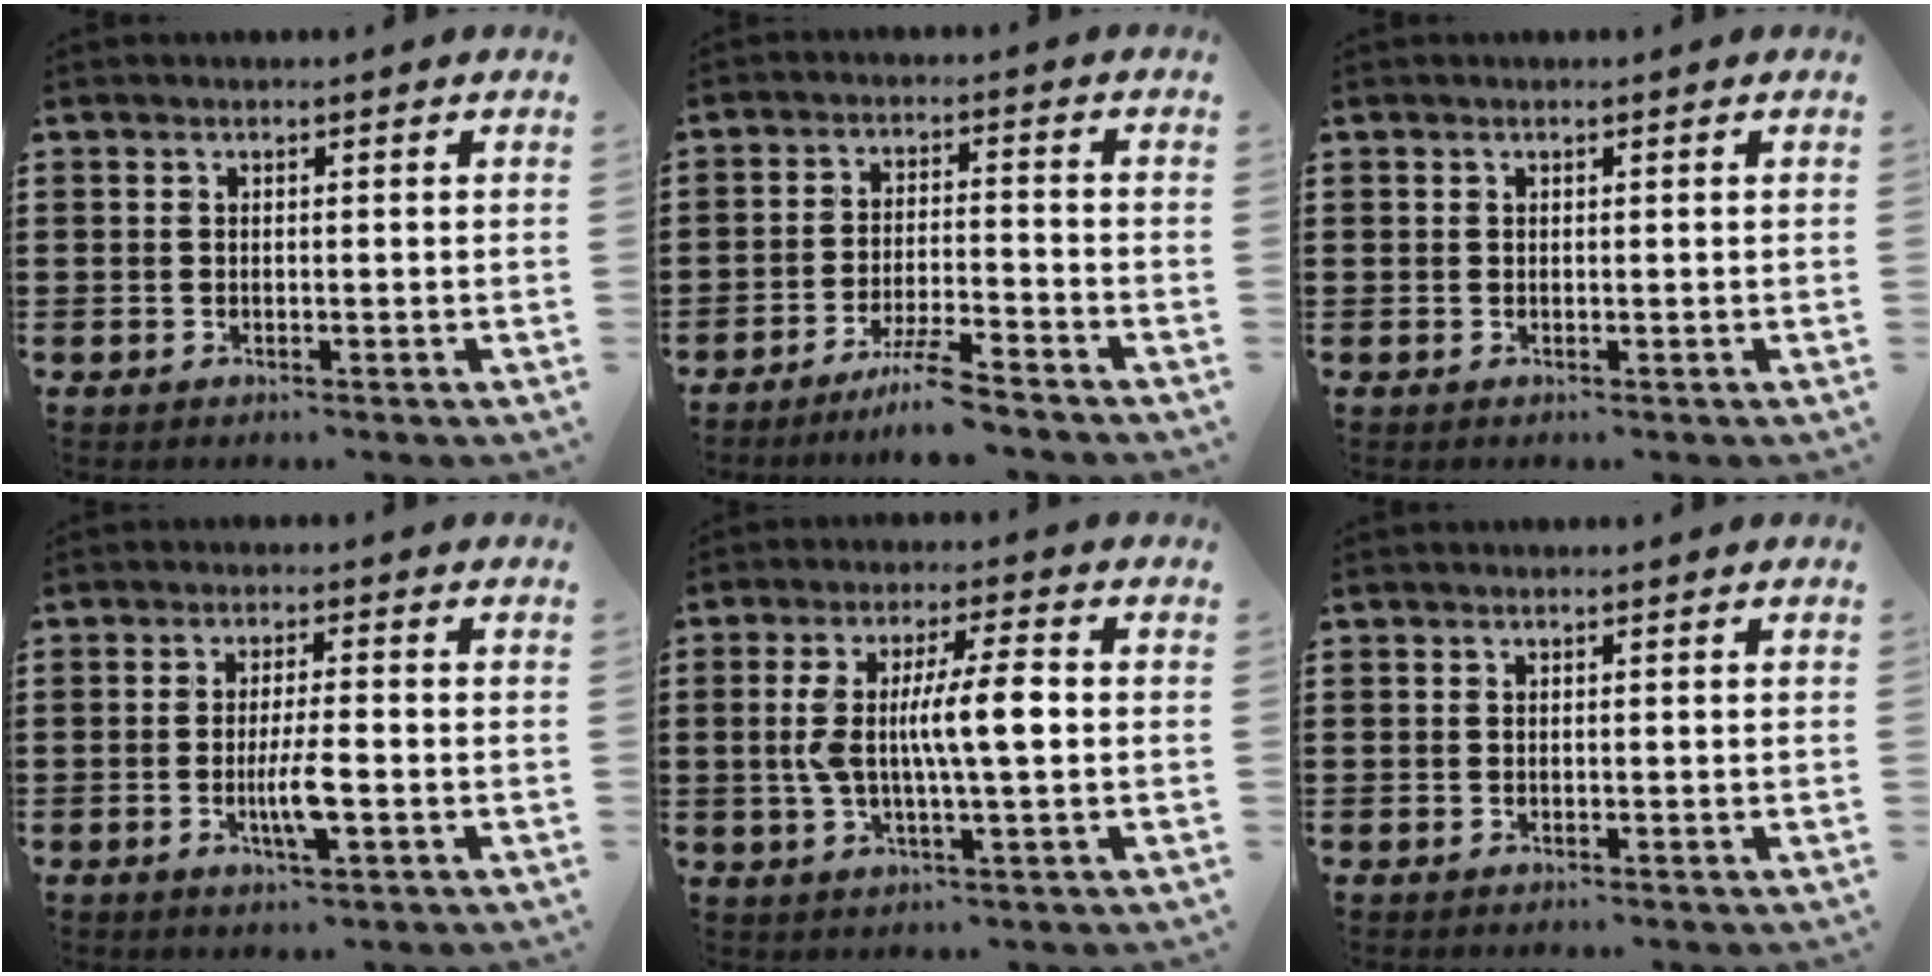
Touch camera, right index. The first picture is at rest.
{"total": 5.7, "force": [-5.0, -0.5, 2.7], "torque": [-0.060, -0.016, -0.096]}
{"total": 0.0}
{"total": 5.2, "force": [-1.5, 0.8, 4.9], "torque": [-0.095, -0.008, -0.029]}
{"total": 8.8, "force": [0.1, 1.6, 8.7], "torque": [-0.170, -0.002, -0.007]}
{"total": 0.0}